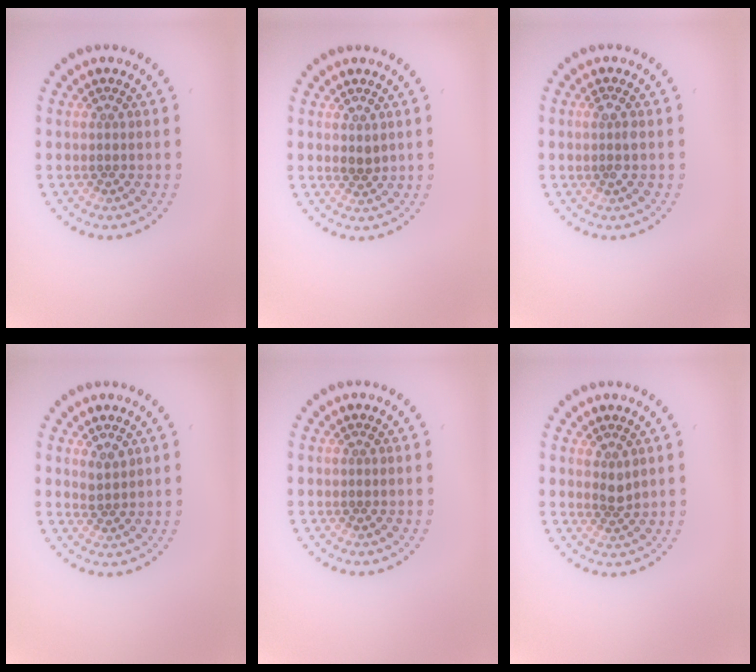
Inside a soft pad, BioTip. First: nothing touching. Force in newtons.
{"total": 0.9, "press": 0.8, "slide": 0.4}
{"total": 1.1, "press": 1.0, "slide": 0.4}
{"total": 1.4, "press": 1.1, "slide": 0.9}
{"total": 0.0}
{"total": 1.3, "press": 1.0, "slide": 0.8}